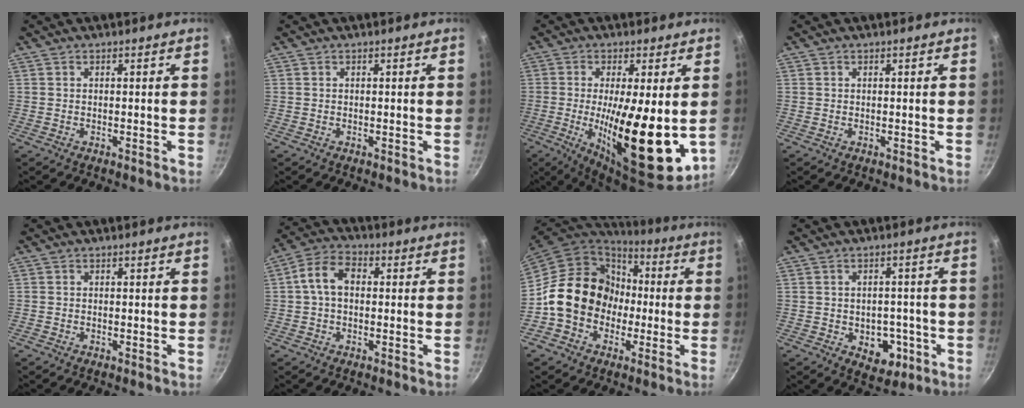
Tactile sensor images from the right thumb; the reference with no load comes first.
{"total": 0.0}
{"total": 18.8, "force": [-1.2, 5.6, 17.9], "torque": [-0.276, -0.024, -0.014]}
{"total": 0.0}
{"total": 0.0}
{"total": 7.5, "force": [0.4, 5.2, 5.4], "torque": [-0.091, 0.025, -0.005]}
{"total": 16.7, "force": [-1.7, 14.4, 8.3], "torque": [-0.096, 0.051, -0.032]}
{"total": 7.6, "force": [-2.5, 5.5, 4.6], "torque": [-0.027, 0.010, -0.024]}